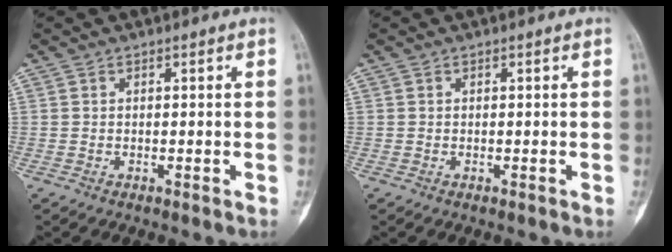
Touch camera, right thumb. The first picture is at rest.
{"total": 0.0}